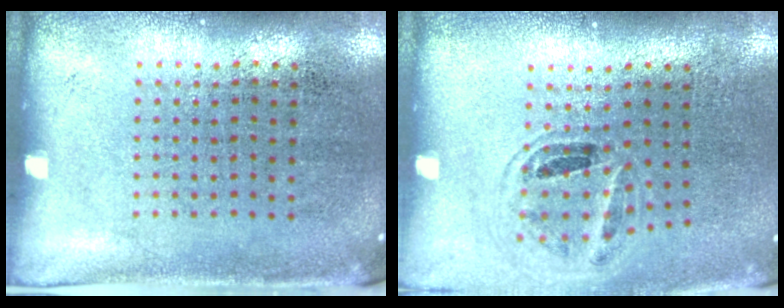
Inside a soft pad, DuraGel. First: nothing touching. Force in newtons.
{"total": 0.9, "press": 0.9, "slide": 0.3}